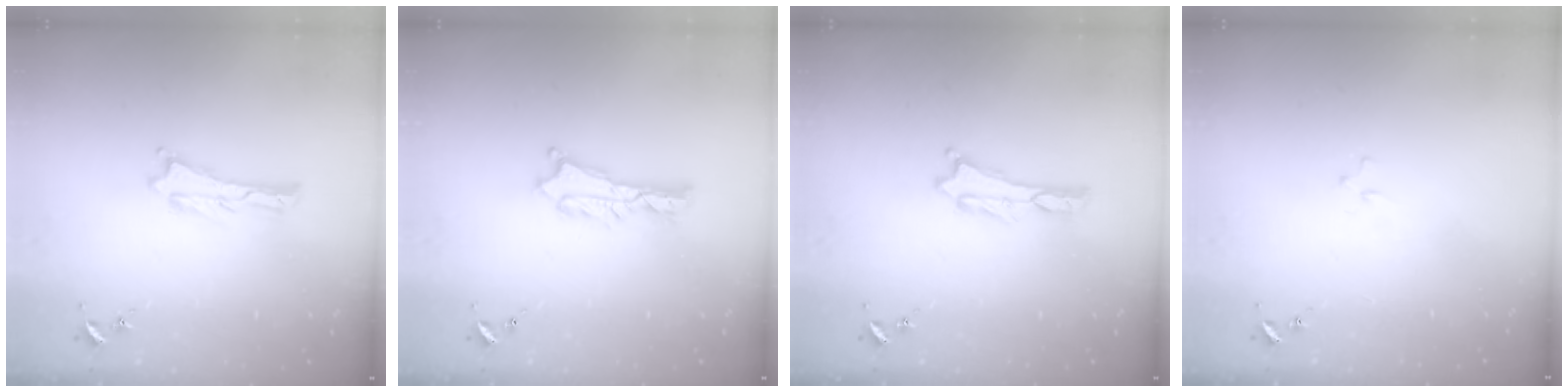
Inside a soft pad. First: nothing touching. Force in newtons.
{"total": 1.8, "press": 1.7, "slide": 0.2}
{"total": 0.0}
{"total": 0.7, "press": 0.7, "slide": 0.2}